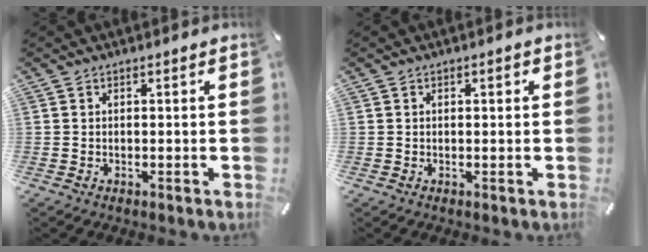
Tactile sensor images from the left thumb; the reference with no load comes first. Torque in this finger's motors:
{"motor_torque": [0.15, 0.05, 0.04, -0.10, 0.02]}